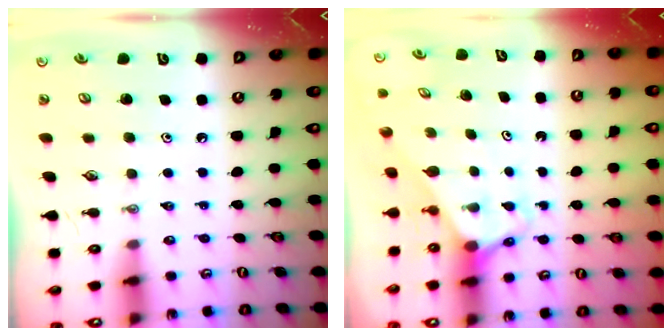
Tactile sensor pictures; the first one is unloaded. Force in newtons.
{"total": 2.7, "press": 2.7, "slide": 0.2}